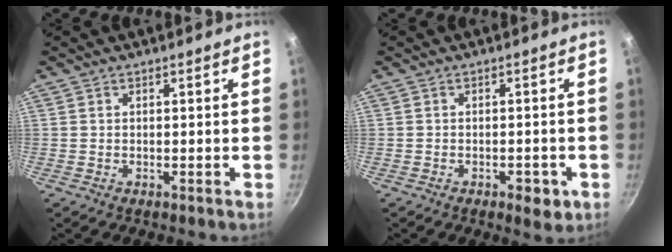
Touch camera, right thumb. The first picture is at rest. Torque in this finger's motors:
{"motor_torque": [0.77, 0.43, -0.14, 0.05, -0.01]}